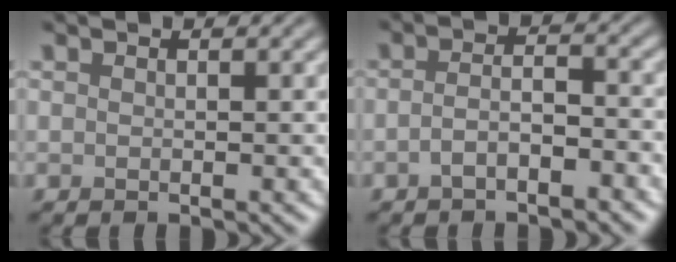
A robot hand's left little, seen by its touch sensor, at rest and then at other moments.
{"total": 2.7, "force": [-1.4, 0.8, 2.1], "torque": [-0.040, 0.008, -0.031]}